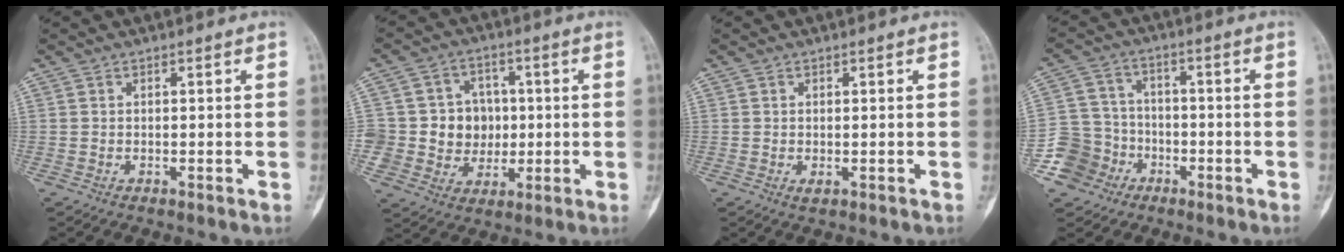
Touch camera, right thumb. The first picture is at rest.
{"total": 11.0, "force": [0.3, 10.4, 3.7], "torque": [-0.008, 0.016, 0.014]}
{"total": 0.8, "force": [-0.1, 0.5, 0.7], "torque": [-0.010, -0.002, 0.000]}
{"total": 9.3, "force": [-4.8, 7.9, 0.9], "torque": [0.010, 0.043, -0.090]}